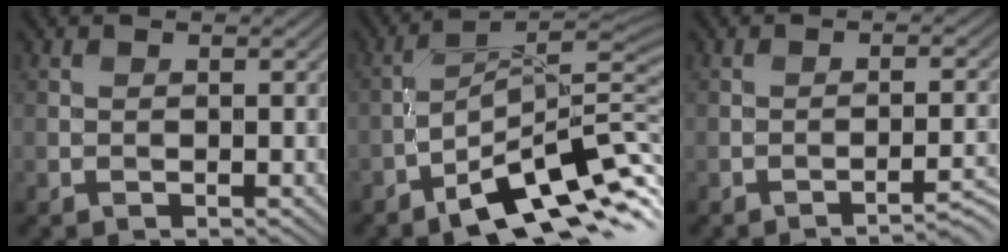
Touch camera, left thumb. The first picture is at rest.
{"total": 11.2, "force": [-5.6, 3.2, 9.1], "torque": [-0.139, 0.000, -0.098]}
{"total": 3.3, "force": [-2.5, 0.3, 2.1], "torque": [-0.032, 0.010, -0.042]}